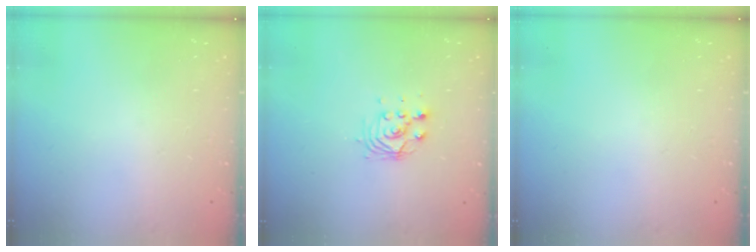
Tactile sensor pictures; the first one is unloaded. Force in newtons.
{"total": 5.0, "press": 5.0, "slide": 0.2}
{"total": 0.0}